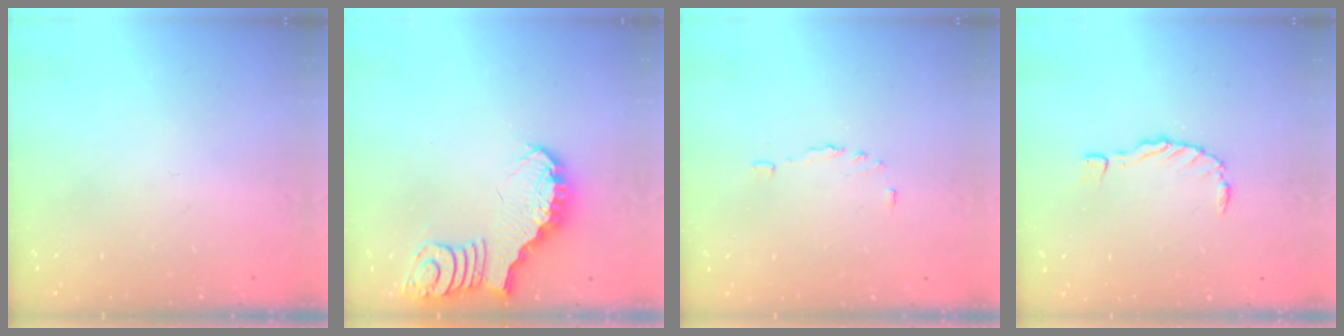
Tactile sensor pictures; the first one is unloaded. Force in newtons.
{"total": 3.6, "press": 3.5, "slide": 0.6}
{"total": 2.9, "press": 2.9, "slide": 0.5}
{"total": 0.0}